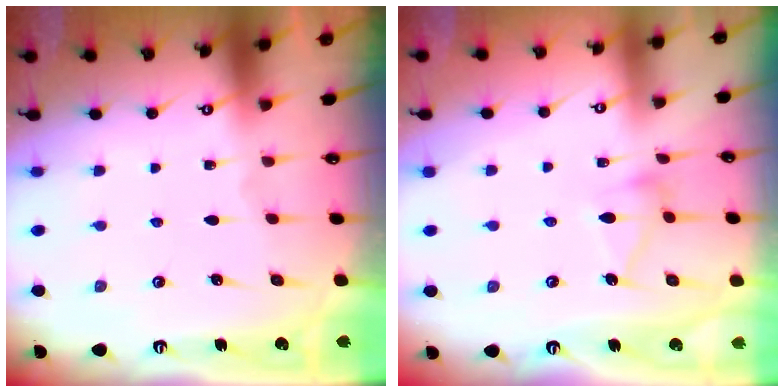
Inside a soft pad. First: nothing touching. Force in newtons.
{"total": 8.7, "press": 8.7, "slide": 0.5}